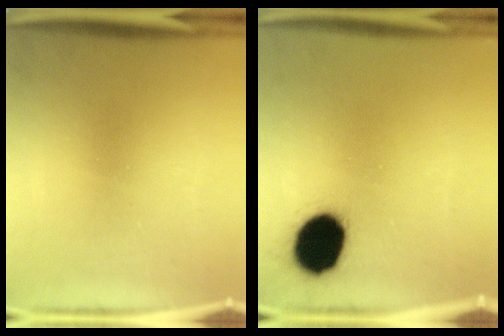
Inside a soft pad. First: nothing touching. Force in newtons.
{"total": 14.4}